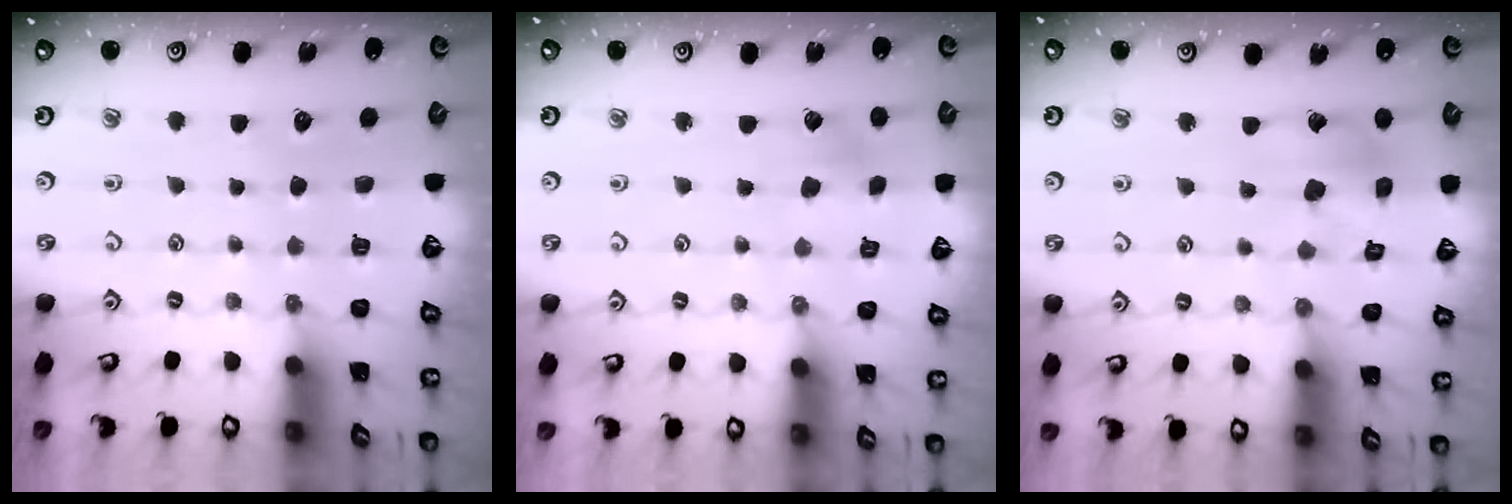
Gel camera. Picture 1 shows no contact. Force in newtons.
{"total": 2.6, "press": 2.6, "slide": 0.4}
{"total": 11.2, "press": 11.1, "slide": 1.5}